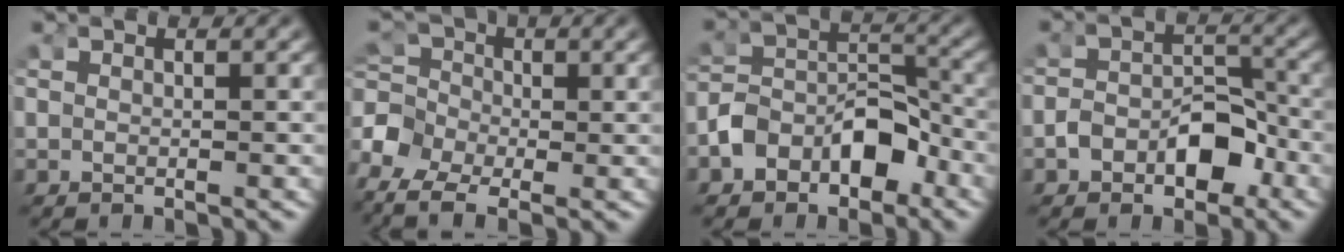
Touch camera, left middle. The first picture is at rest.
{"total": 5.9, "force": [-1.8, 4.8, 2.9], "torque": [-0.070, -0.028, -0.027]}
{"total": 4.8, "force": [-2.4, 3.3, 2.4], "torque": [-0.045, -0.001, -0.037]}
{"total": 3.6, "force": [-1.9, 2.3, 2.0], "torque": [-0.027, -0.001, -0.027]}